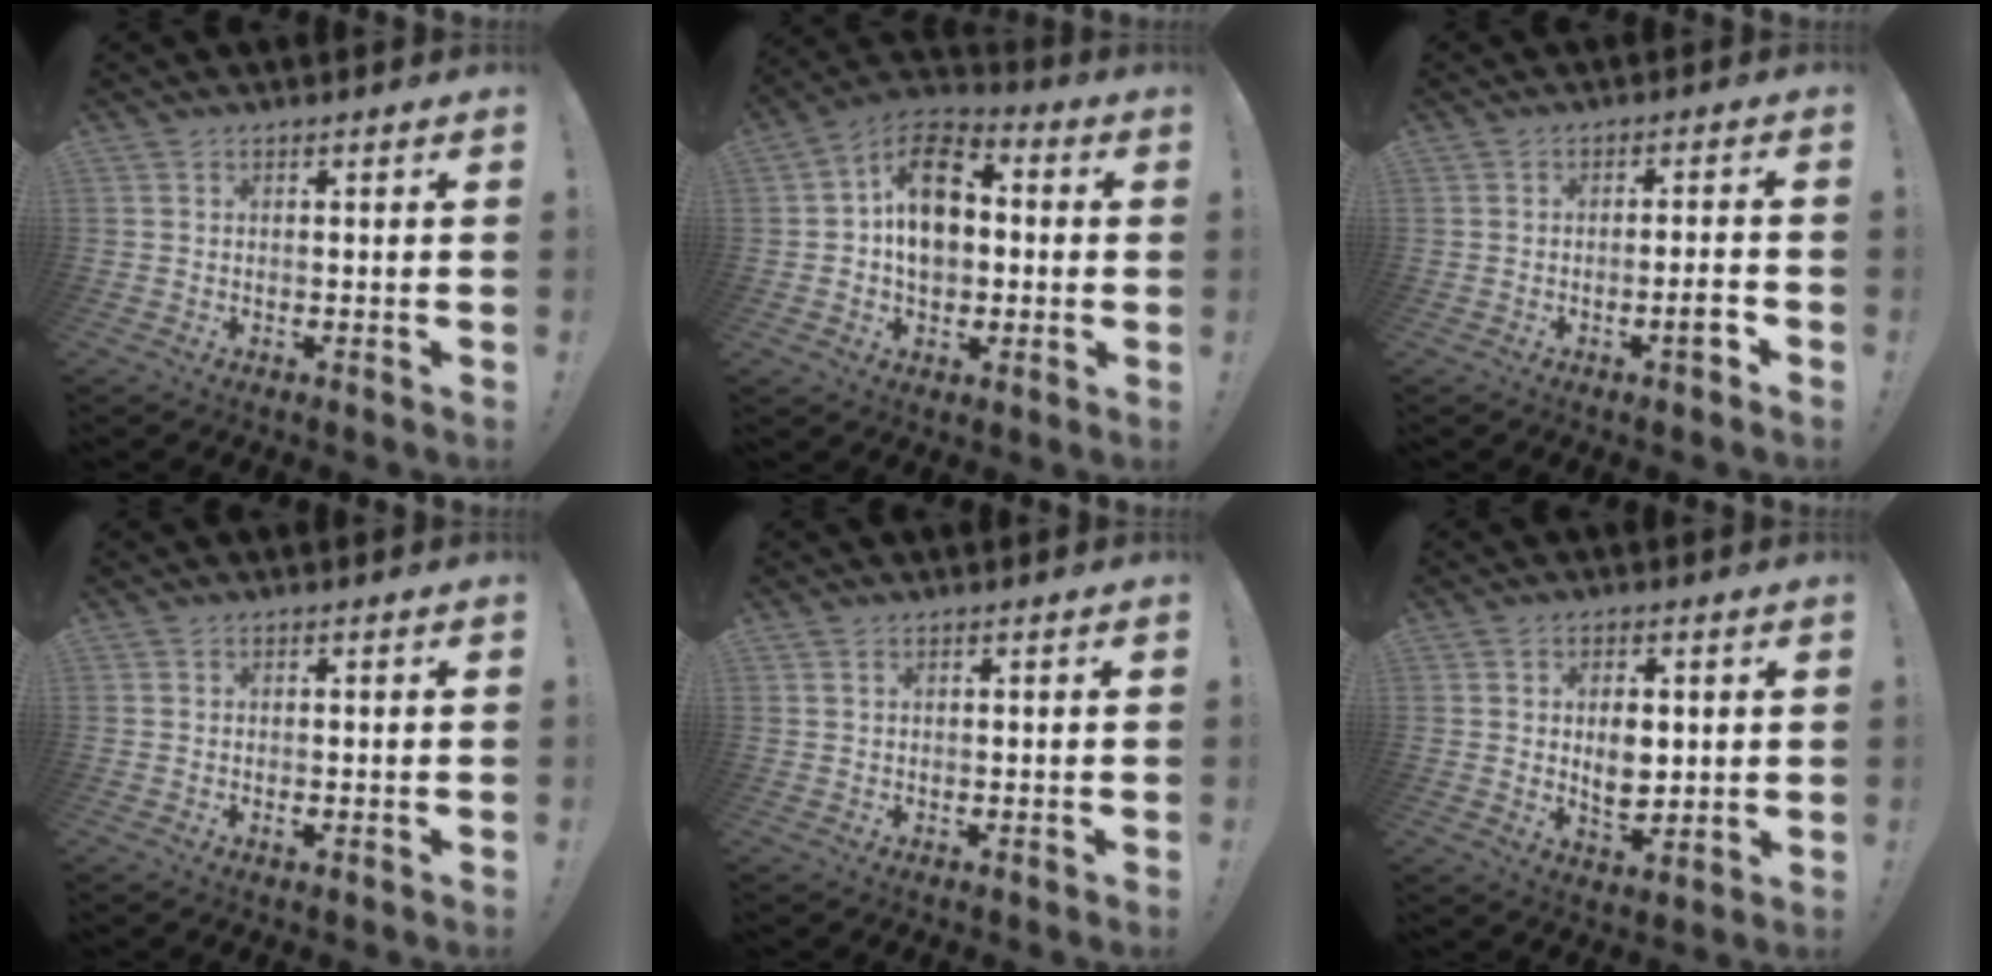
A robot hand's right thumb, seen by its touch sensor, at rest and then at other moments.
{"total": 14.8, "force": [1.3, 10.8, 10.0], "torque": [-0.152, 0.011, 0.026]}
{"total": 4.6, "force": [-2.3, 0.5, 3.9], "torque": [-0.052, 0.002, -0.039]}
{"total": 0.6, "force": [-0.3, 0.2, 0.5], "torque": [-0.009, -0.001, -0.004]}
{"total": 1.0, "force": [0.5, 0.5, 0.6], "torque": [-0.020, 0.004, 0.012]}
{"total": 6.8, "force": [0.9, 5.0, 4.6], "torque": [-0.057, -0.007, 0.012]}